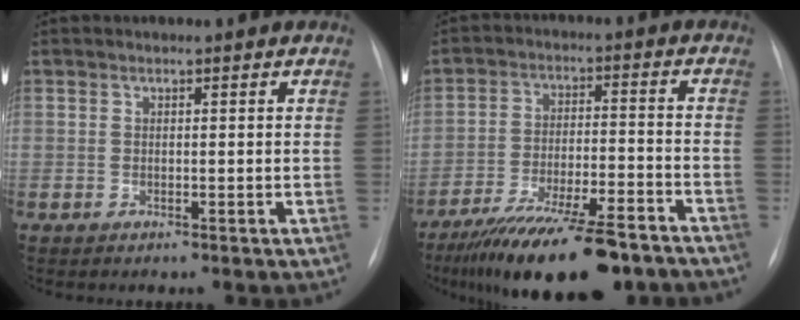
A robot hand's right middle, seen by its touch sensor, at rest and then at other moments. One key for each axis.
{"total": 17.8, "fx": -13.9, "fy": 3.6, "fz": 10.5, "tx": -0.149, "ty": -0.005, "tz": -0.222}